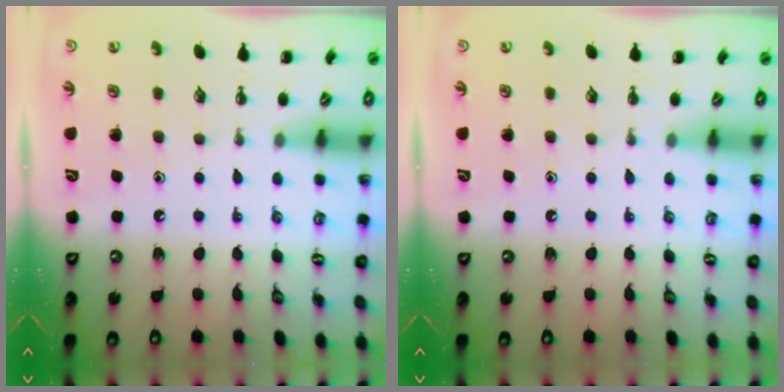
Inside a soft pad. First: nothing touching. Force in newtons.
{"total": 0.0}